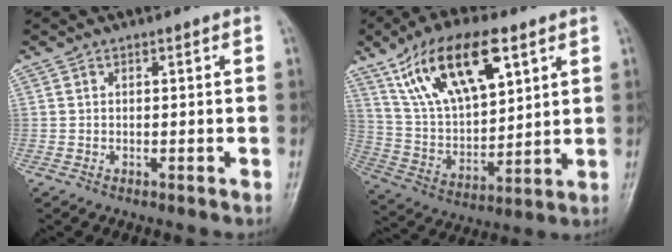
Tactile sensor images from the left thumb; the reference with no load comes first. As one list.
[{"total": 19.2, "force": [9.9, 8.7, 14.0], "torque": [-0.221, -0.026, 0.188]}]